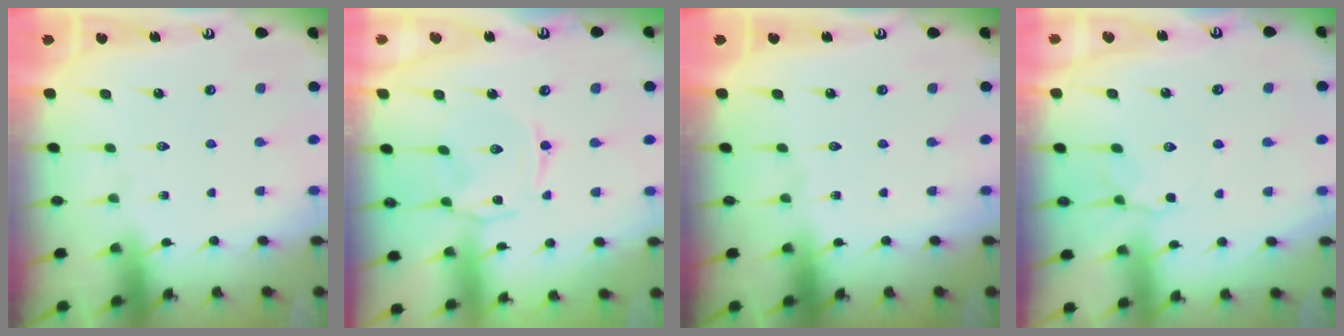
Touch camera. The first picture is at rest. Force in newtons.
{"total": 1.7, "press": 1.6, "slide": 0.5}
{"total": 0.0}
{"total": 3.3, "press": 3.2, "slide": 1.0}